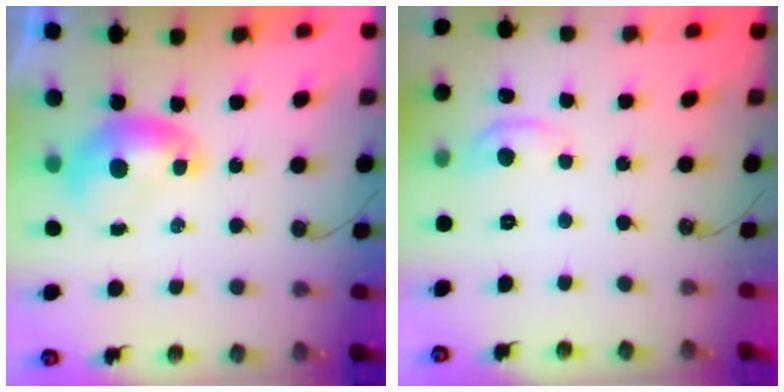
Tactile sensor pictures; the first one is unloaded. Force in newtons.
{"total": 2.8, "press": 2.7, "slide": 0.5}